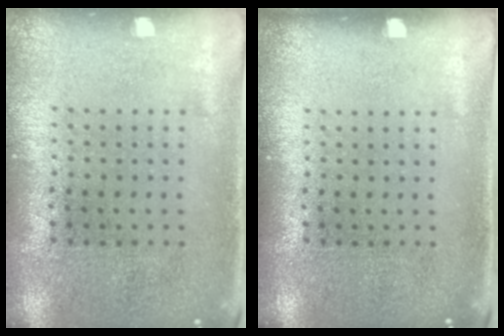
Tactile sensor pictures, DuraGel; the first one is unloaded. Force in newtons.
{"total": 0.0}